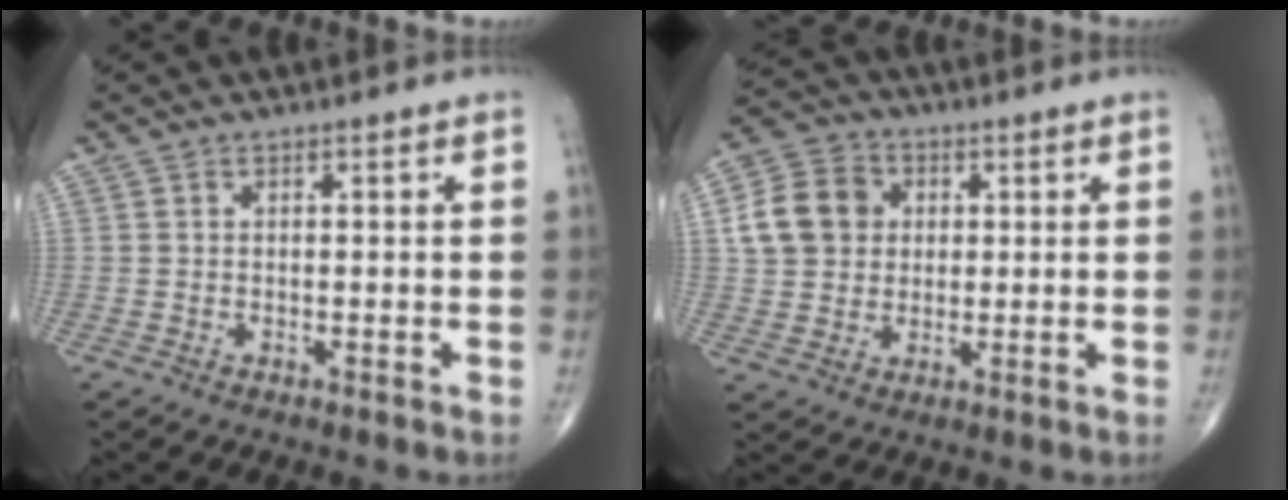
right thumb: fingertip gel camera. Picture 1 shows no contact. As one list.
[{"total": 10.3, "force": [1.8, 8.7, 5.2], "torque": [-0.078, 0.008, 0.023]}]